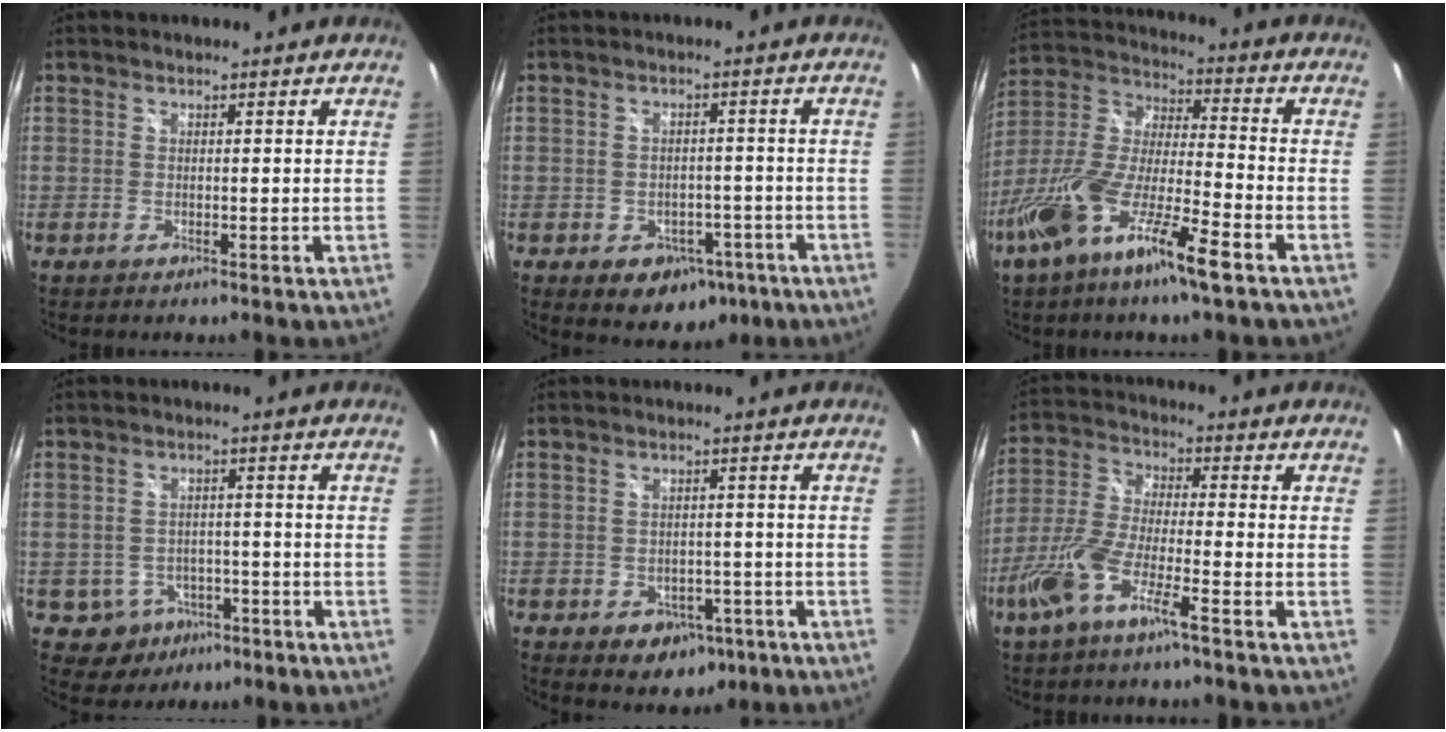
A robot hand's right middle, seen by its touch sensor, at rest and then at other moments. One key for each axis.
{"total": 9.0, "fx": -4.7, "fy": 6.6, "fz": 3.9, "tx": -0.070, "ty": 0.011, "tz": -0.039}
{"total": 17.9, "fx": -10.1, "fy": 2.8, "fz": 14.5, "tx": -0.289, "ty": -0.029, "tz": -0.196}
{"total": 6.7, "fx": -3.5, "fy": 5.5, "fz": 1.6, "tx": -0.042, "ty": 0.013, "tz": -0.032}
{"total": 7.3, "fx": -3.6, "fy": 5.5, "fz": 3.2, "tx": -0.063, "ty": 0.004, "tz": -0.030}
{"total": 10.5, "fx": -6.0, "fy": 1.4, "fz": 8.4, "tx": -0.186, "ty": -0.009, "tz": -0.119}